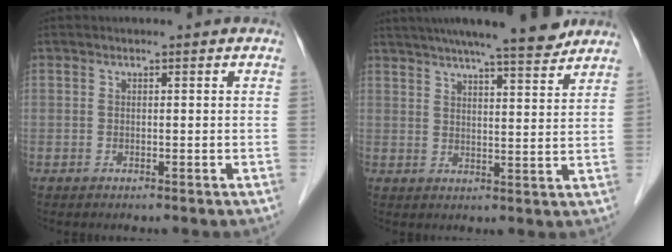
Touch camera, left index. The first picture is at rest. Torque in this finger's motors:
{"motor_torque": [0.24, -0.48, 0.74, 0.18]}